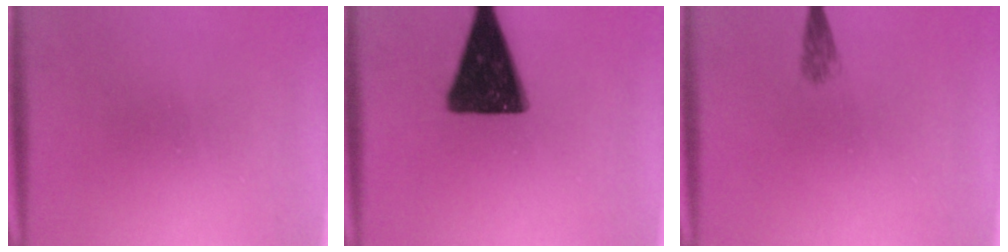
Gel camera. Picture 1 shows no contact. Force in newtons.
{"total": 16.4}
{"total": 1.8}